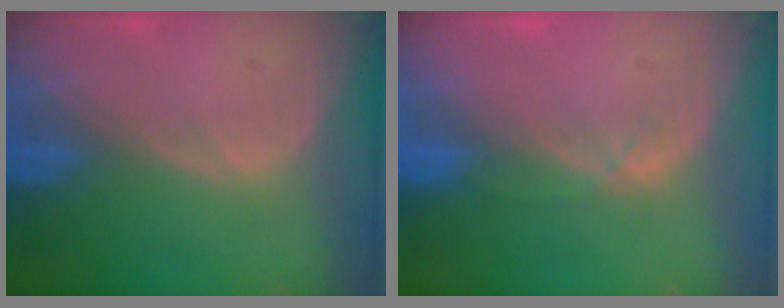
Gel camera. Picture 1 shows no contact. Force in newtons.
{"total": 1.1, "press": 1.1, "slide": 0.2}